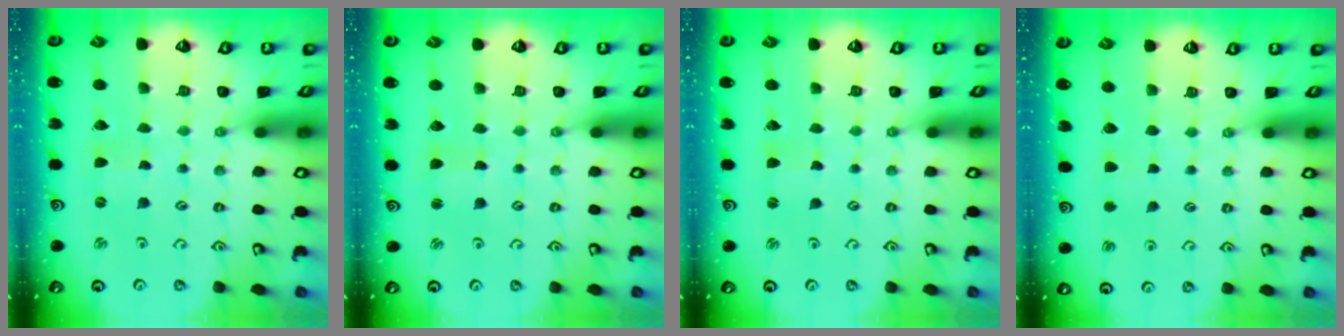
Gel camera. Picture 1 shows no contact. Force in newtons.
{"total": 0.9, "press": 0.9, "slide": 0.1}
{"total": 1.7, "press": 1.6, "slide": 0.3}
{"total": 2.4, "press": 2.4, "slide": 0.3}